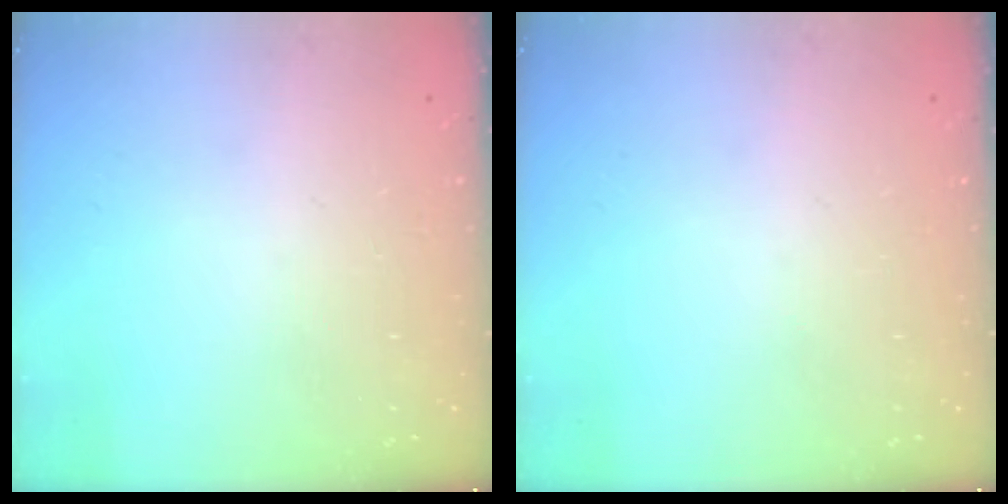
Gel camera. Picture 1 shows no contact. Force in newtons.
{"total": 0.0}